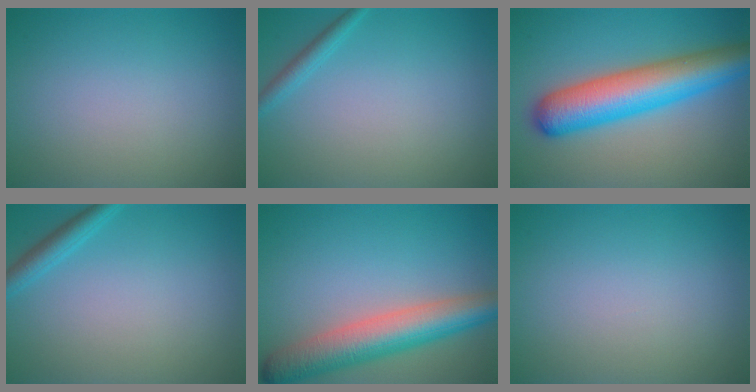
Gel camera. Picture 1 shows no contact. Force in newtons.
{"total": 1.4, "press": 1.4, "slide": 0.1}
{"total": 8.9, "press": 8.9, "slide": 0.3}
{"total": 2.0, "press": 2.0, "slide": 0.2}
{"total": 7.0, "press": 7.0, "slide": 0.3}
{"total": 0.0}